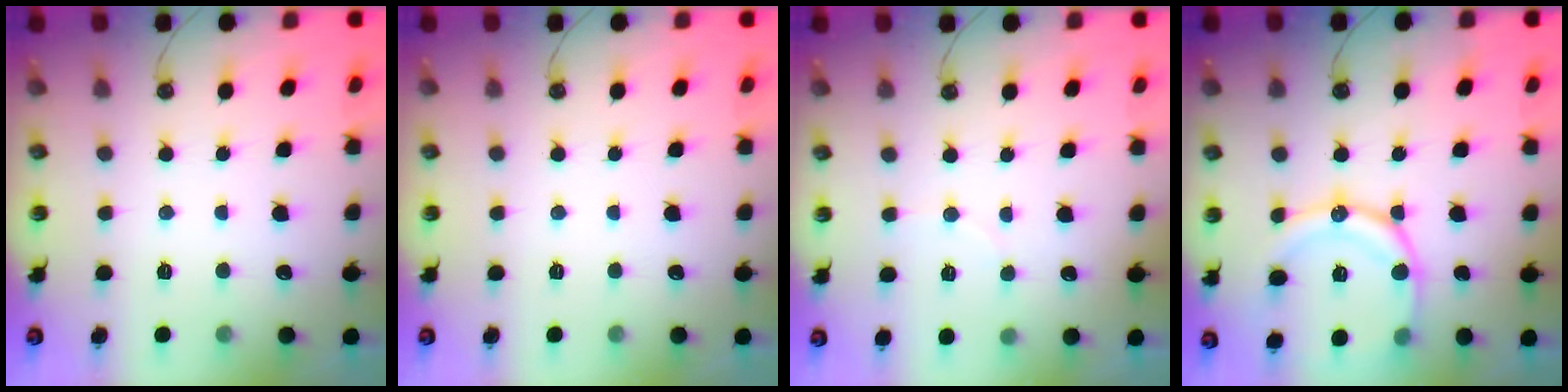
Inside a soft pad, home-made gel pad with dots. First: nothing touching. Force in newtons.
{"total": 0.0}
{"total": 2.7, "press": 2.6, "slide": 0.7}
{"total": 14.2, "press": 14.2, "slide": 0.7}